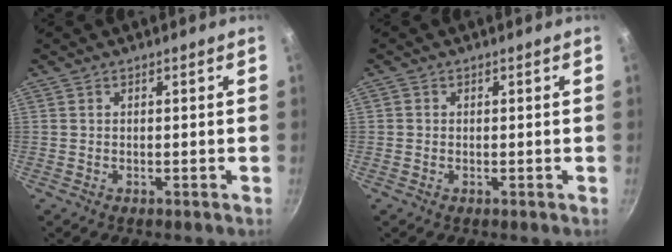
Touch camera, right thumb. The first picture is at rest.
{"total": 0.7, "force": [-0.1, 0.6, 0.1], "torque": [0.000, 0.001, -0.003]}